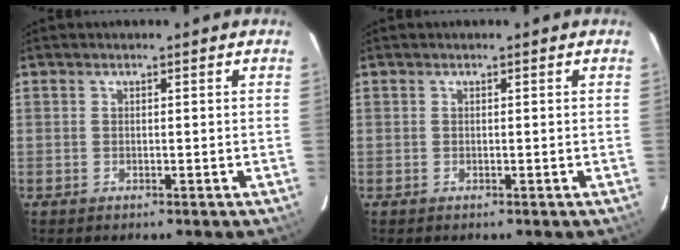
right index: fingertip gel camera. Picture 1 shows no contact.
{"total": 0.0}